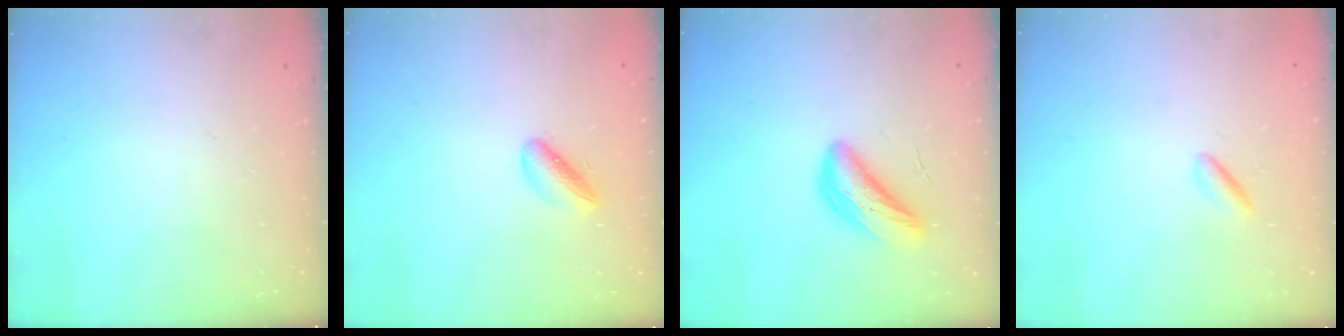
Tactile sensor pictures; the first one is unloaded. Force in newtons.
{"total": 4.9, "press": 4.7, "slide": 1.2}
{"total": 8.2, "press": 8.1, "slide": 1.2}
{"total": 1.8, "press": 1.6, "slide": 0.8}